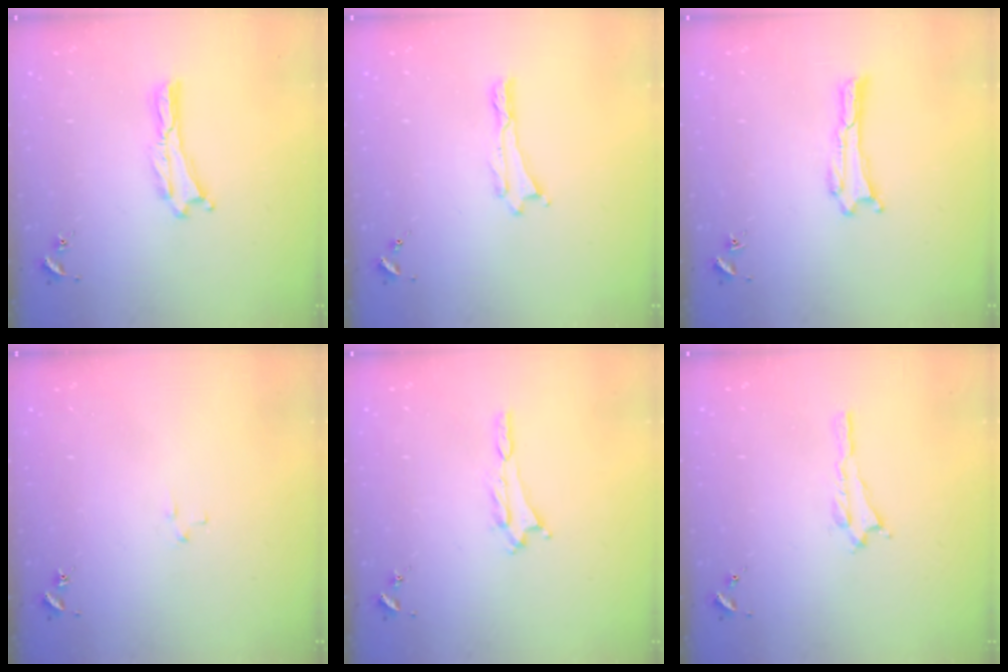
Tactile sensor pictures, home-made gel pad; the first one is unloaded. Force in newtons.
{"total": 0.0}
{"total": 0.0}
{"total": 1.8, "press": 1.8, "slide": 0.1}
{"total": 1.2, "press": 1.2, "slide": 0.2}
{"total": 0.6, "press": 0.5, "slide": 0.2}